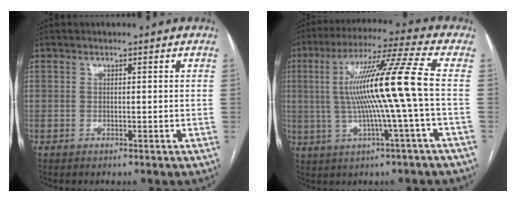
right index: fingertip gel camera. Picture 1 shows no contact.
{"total": 14.3, "force": [0.1, -1.8, 14.2], "torque": [-0.259, 0.013, -0.002]}